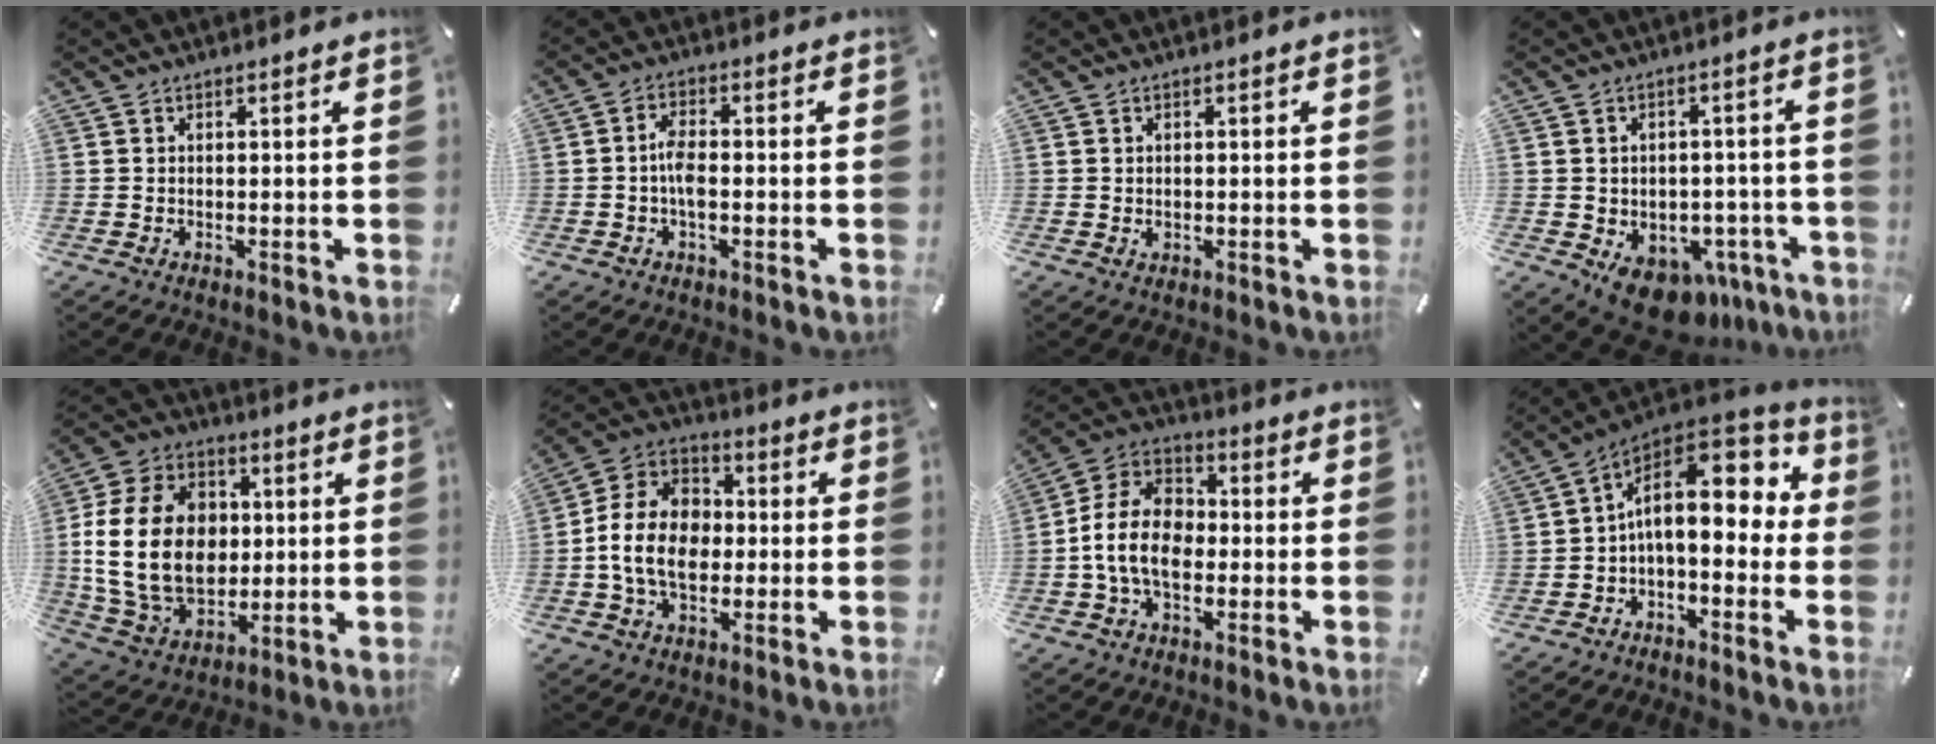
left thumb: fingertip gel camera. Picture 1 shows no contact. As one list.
[{"total": 4.5, "force": [-0.9, 2.0, 3.9], "torque": [-0.083, 0.004, -0.020]}, {"total": 0.8, "force": [-0.1, 0.6, 0.4], "torque": [0.000, -0.002, -0.003]}, {"total": 9.7, "force": [-6.0, 6.1, 4.6], "torque": [-0.048, 0.032, -0.093]}, {"total": 20.7, "force": [1.1, 15.9, 13.2], "torque": [-0.282, 0.006, 0.022]}, {"total": 12.9, "force": [-2.0, 10.0, 7.9], "torque": [-0.189, 0.024, -0.037]}, {"total": 12.6, "force": [-2.6, 9.1, 8.3], "torque": [-0.191, 0.022, -0.048]}, {"total": 15.4, "force": [3.5, 8.6, 12.3], "torque": [-0.190, -0.025, 0.060]}]